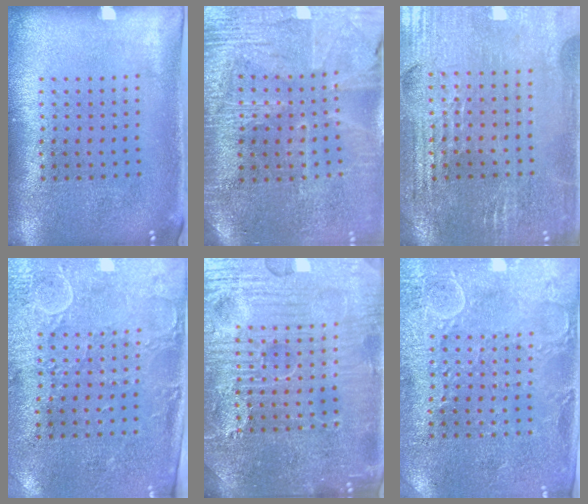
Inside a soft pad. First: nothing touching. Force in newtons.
{"total": 3.5, "press": 3.2, "slide": 1.3}
{"total": 2.7, "press": 2.7, "slide": 0.5}
{"total": 3.0, "press": 2.5, "slide": 1.6}
{"total": 6.4, "press": 6.3, "slide": 0.7}
{"total": 2.8, "press": 2.7, "slide": 0.7}